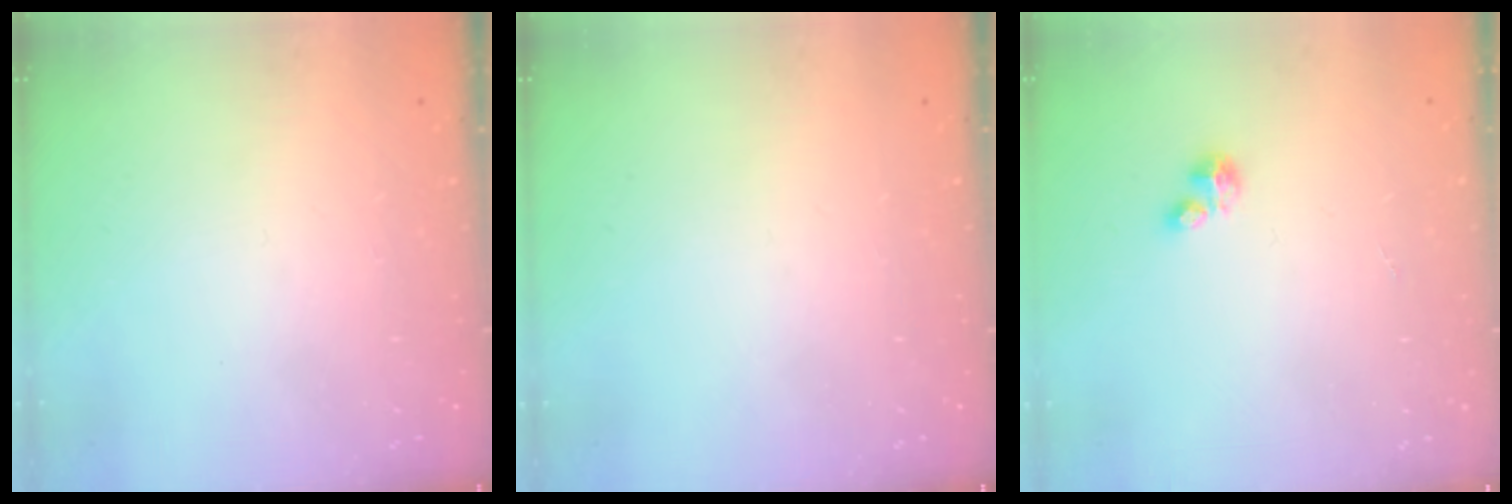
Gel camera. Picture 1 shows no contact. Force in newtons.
{"total": 0.0}
{"total": 2.1, "press": 2.1, "slide": 0.2}